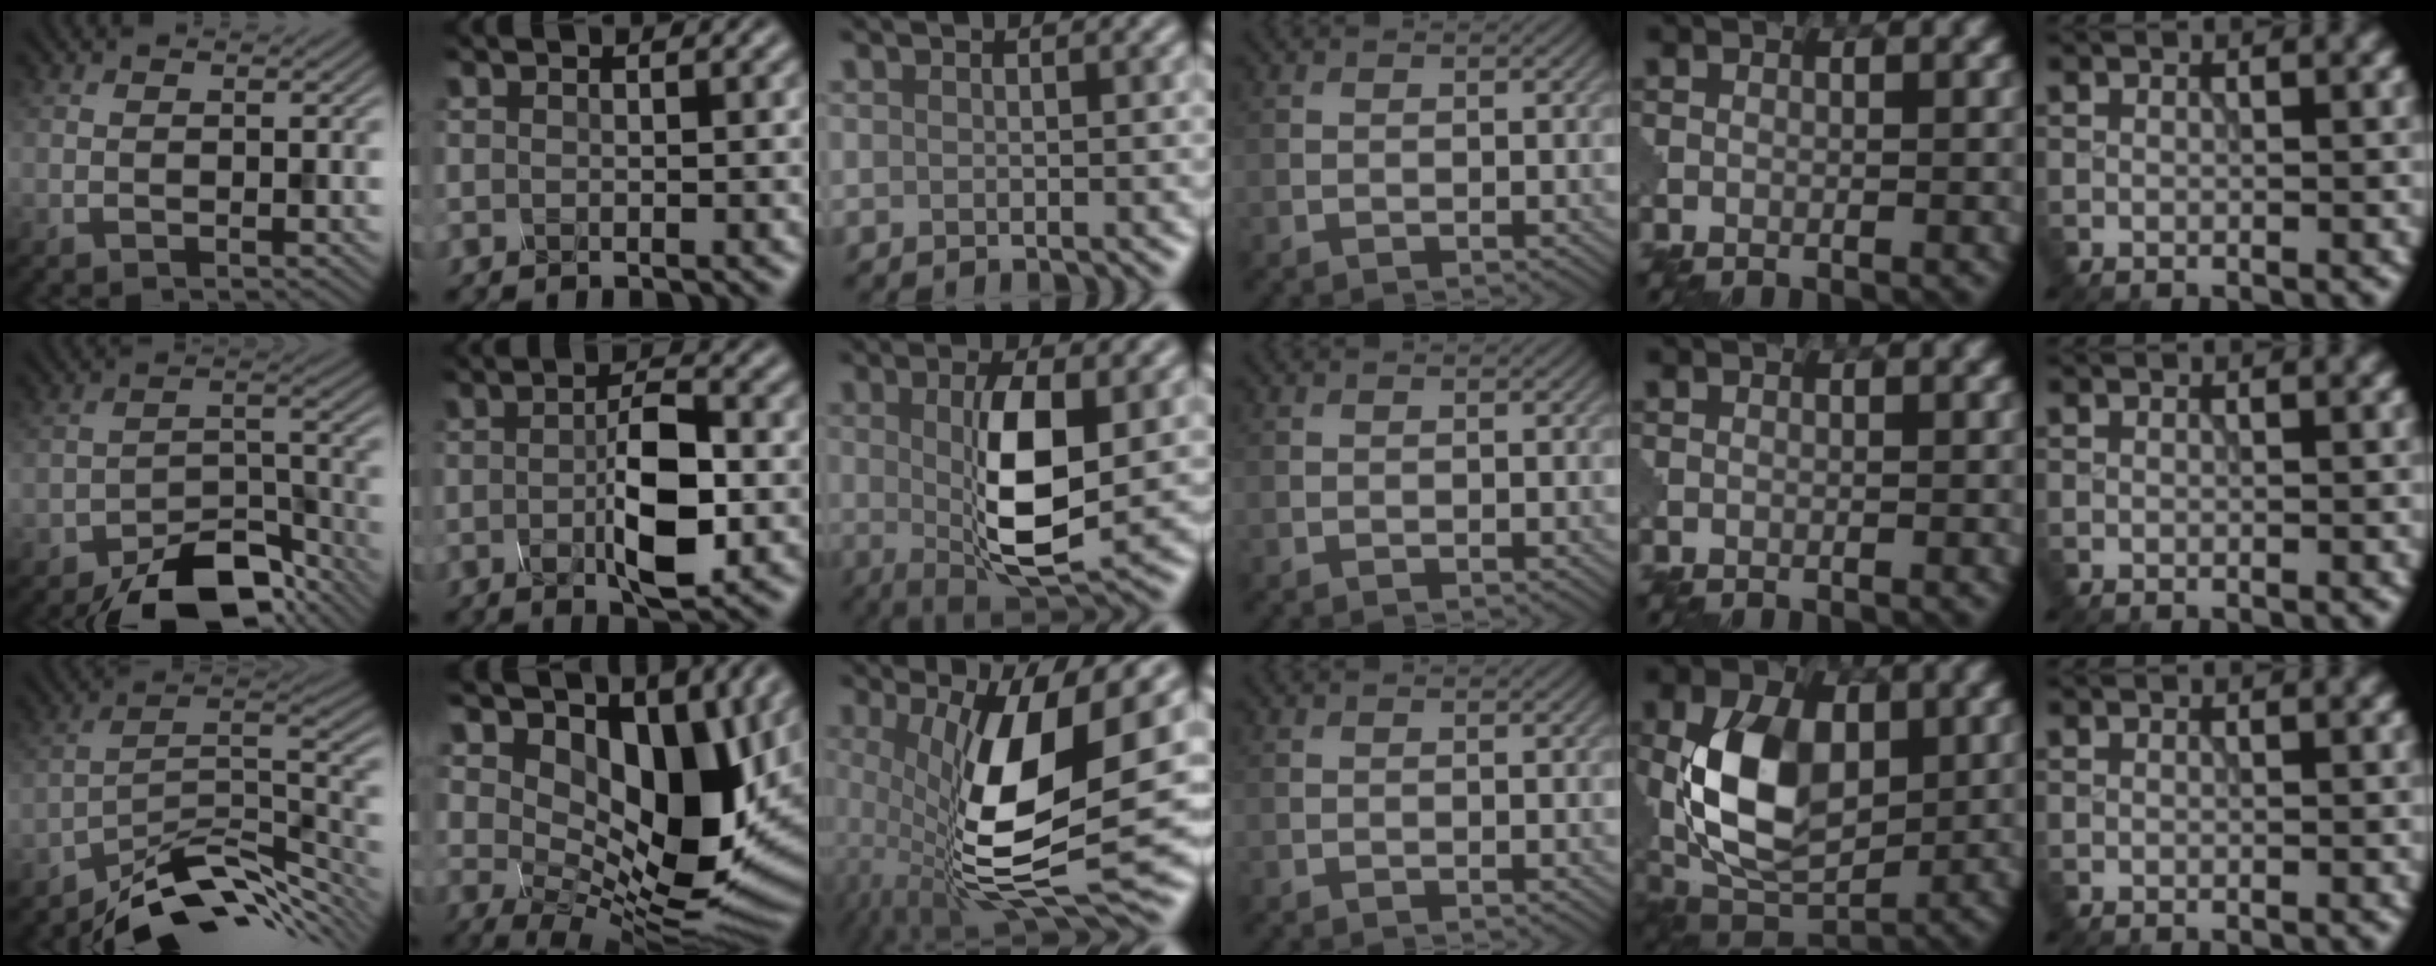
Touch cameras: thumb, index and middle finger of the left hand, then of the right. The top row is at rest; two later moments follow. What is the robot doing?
{"motion": "press", "object": "mechanical pencil"}